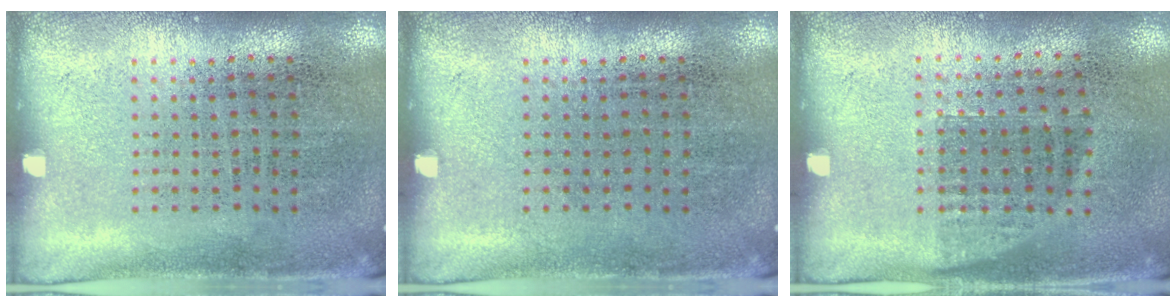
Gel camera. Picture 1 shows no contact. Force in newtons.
{"total": 0.0}
{"total": 0.7, "press": 0.6, "slide": 0.3}